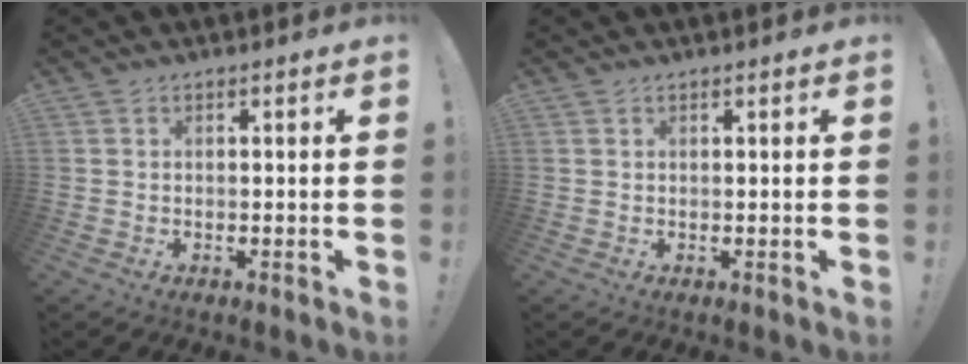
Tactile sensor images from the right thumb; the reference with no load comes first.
{"total": 0.0}